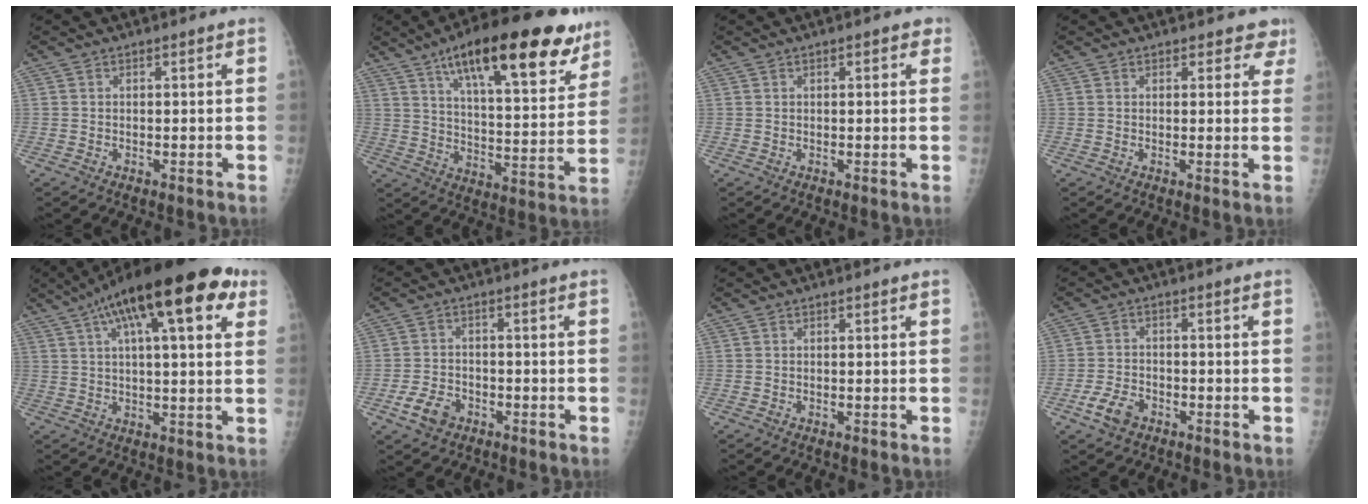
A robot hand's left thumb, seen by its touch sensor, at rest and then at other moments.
{"total": 25.3, "force": [15.1, 8.0, 18.5], "torque": [-0.244, -0.040, 0.231]}
{"total": 2.1, "force": [1.0, 1.1, 1.5], "torque": [-0.008, 0.001, 0.009]}
{"total": 3.6, "force": [2.9, 2.1, 0.2], "torque": [0.038, -0.015, 0.015]}
{"total": 21.8, "force": [10.6, 6.6, 17.9], "torque": [-0.272, 0.017, 0.156]}
{"total": 5.5, "force": [-2.9, 3.8, 2.5], "torque": [-0.042, 0.014, -0.050]}
{"total": 0.0}
{"total": 5.0, "force": [-2.9, 3.2, 2.5], "torque": [-0.048, 0.012, -0.053]}